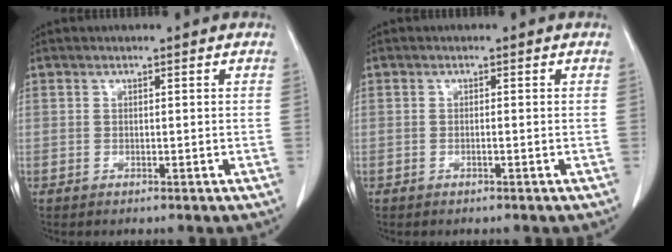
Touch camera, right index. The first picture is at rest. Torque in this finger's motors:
{"motor_torque": [-0.10, 0.06, -0.02, 0.01]}